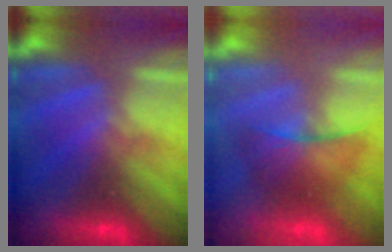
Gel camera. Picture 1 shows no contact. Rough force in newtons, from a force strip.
{"total": 2.2}